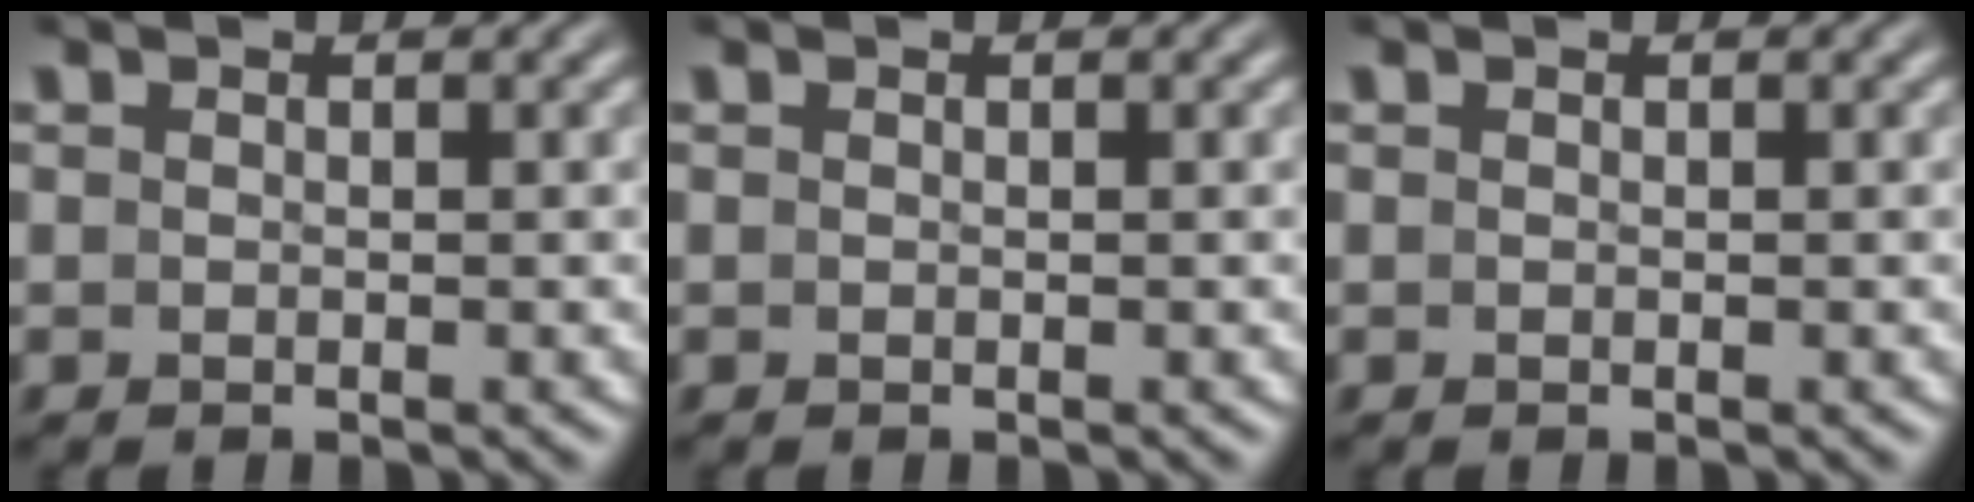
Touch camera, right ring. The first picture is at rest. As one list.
[{"total": 0.0}, {"total": 0.0}]